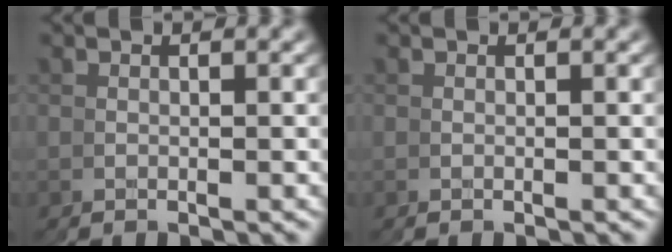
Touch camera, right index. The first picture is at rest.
{"total": 0.0}